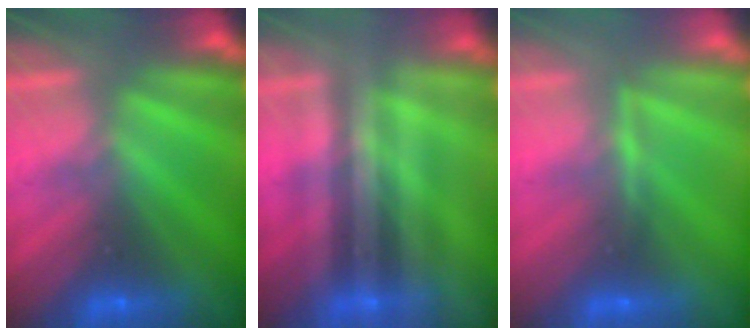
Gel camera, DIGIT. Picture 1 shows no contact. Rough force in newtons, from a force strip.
{"total": 1.9}
{"total": 3.6}